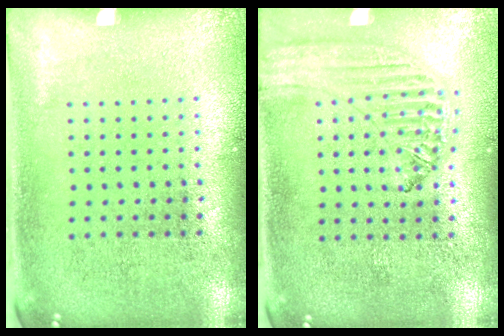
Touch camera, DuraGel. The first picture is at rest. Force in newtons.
{"total": 1.3, "press": 1.3, "slide": 0.2}